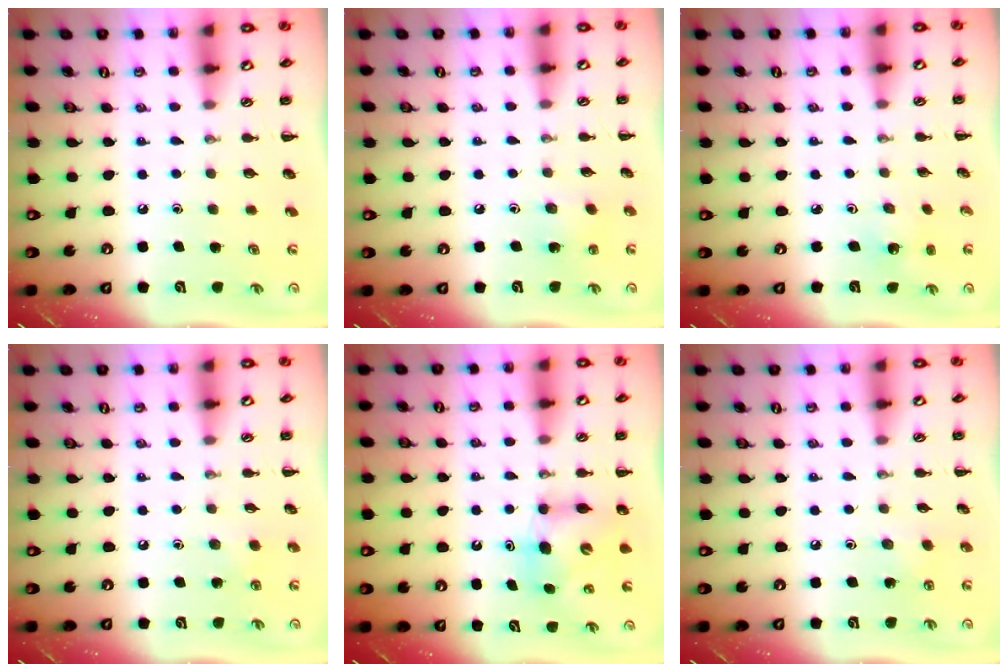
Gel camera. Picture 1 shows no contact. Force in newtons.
{"total": 4.1, "press": 3.9, "slide": 1.0}
{"total": 1.5, "press": 1.4, "slide": 0.5}
{"total": 5.2, "press": 4.9, "slide": 1.7}
{"total": 7.3, "press": 7.2, "slide": 0.4}
{"total": 2.4, "press": 2.3, "slide": 0.6}